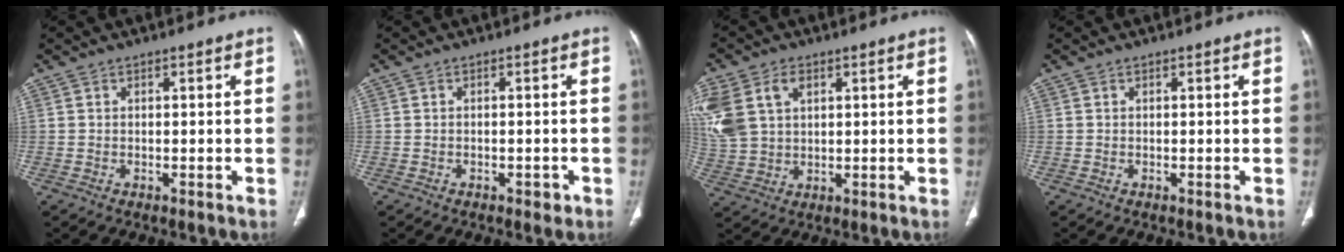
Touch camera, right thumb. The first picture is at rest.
{"total": 1.6, "force": [-0.9, 0.9, 1.0], "torque": [-0.011, 0.003, -0.010]}
{"total": 13.5, "force": [4.8, 9.5, 8.3], "torque": [-0.201, 0.009, 0.103]}
{"total": 0.0}